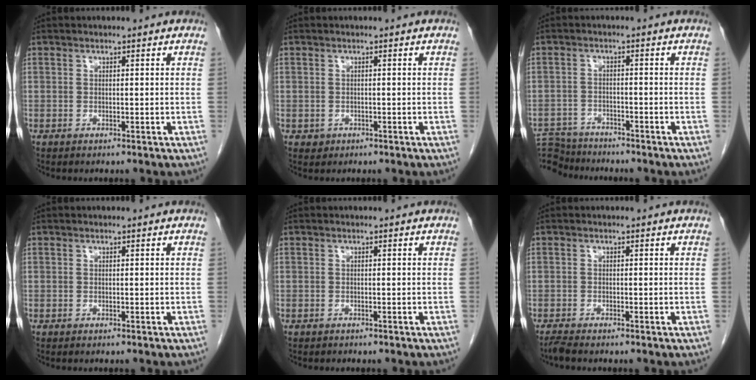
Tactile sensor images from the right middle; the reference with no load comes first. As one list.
[{"total": 0.9, "force": [-0.3, 0.8, 0.1], "torque": [-0.001, 0.003, -0.001]}, {"total": 8.1, "force": [-7.8, 2.1, 0.6], "torque": [-0.016, 0.004, -0.133]}, {"total": 0.0}, {"total": 0.0}, {"total": 1.3, "force": [-1.2, -0.4, 0.4], "torque": [-0.021, -0.009, -0.025]}]